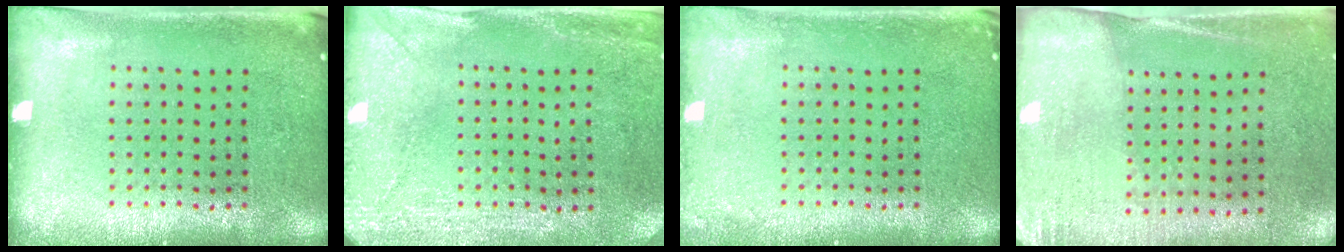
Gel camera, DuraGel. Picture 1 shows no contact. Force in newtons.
{"total": 2.9, "press": 2.4, "slide": 1.6}
{"total": 1.1, "press": 1.1, "slide": 0.1}
{"total": 2.7, "press": 2.4, "slide": 1.3}